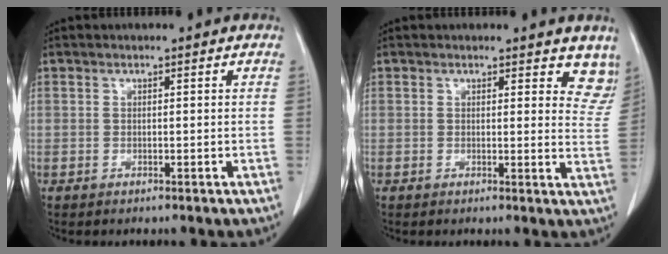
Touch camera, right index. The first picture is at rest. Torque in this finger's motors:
{"motor_torque": [-0.26, 0.17, -0.02, -0.01]}